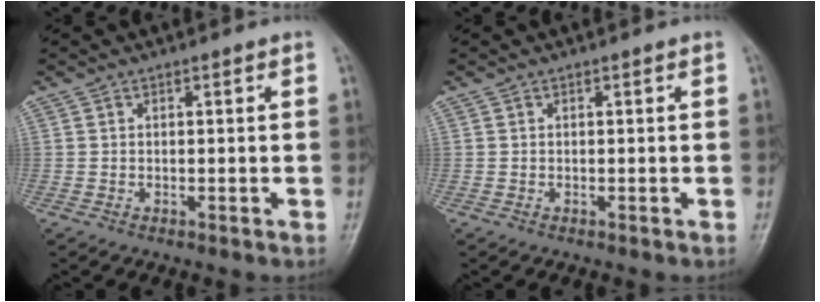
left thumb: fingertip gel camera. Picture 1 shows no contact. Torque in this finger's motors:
{"motor_torque": [-0.08, 0.08, -0.04, 0.03, 0.00]}